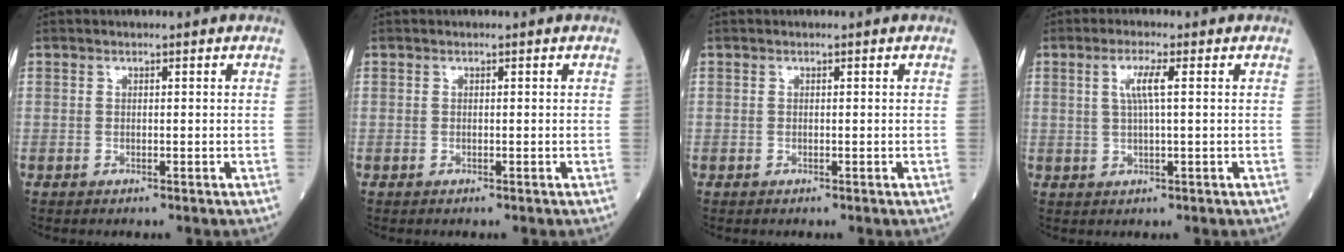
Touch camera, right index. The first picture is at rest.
{"total": 0.0}
{"total": 0.0}
{"total": 3.7, "force": [1.0, -0.1, 3.6], "torque": [-0.075, 0.003, 0.020]}